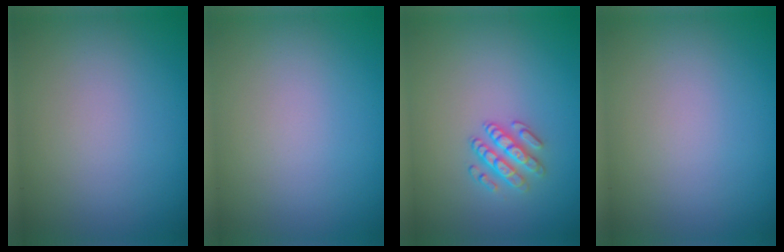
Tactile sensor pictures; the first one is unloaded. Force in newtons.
{"total": 0.0}
{"total": 2.4, "press": 2.3, "slide": 0.6}
{"total": 0.0}